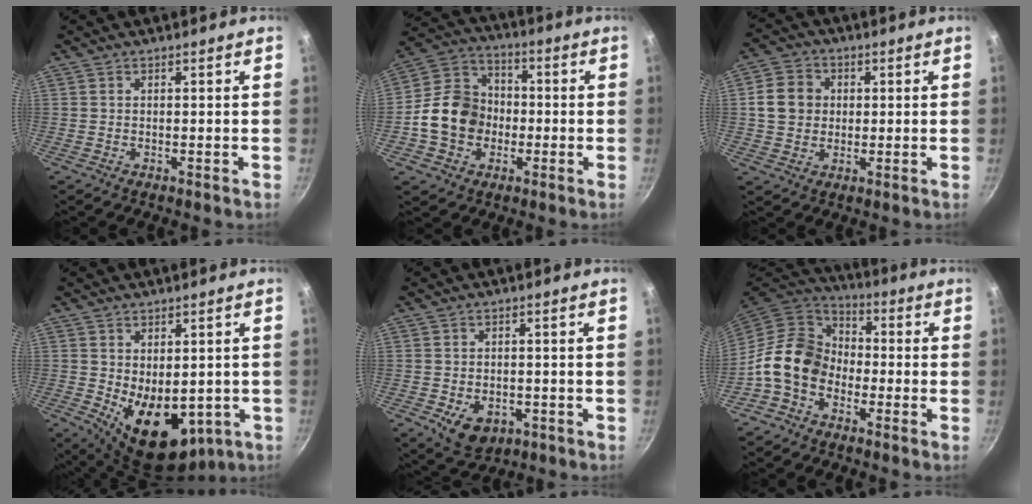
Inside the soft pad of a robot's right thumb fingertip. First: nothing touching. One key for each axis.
{"total": 13.9, "fx": -2.3, "fy": 11.6, "fz": 7.3, "tx": -0.103, "ty": 0.033, "tz": -0.056}
{"total": 7.9, "fx": 1.0, "fy": 6.9, "fz": 3.7, "tx": -0.041, "ty": 0.008, "tz": 0.008}
{"total": 13.3, "fx": -2.0, "fy": 8.5, "fz": 10.0, "tx": -0.113, "ty": -0.024, "tz": -0.004}
{"total": 6.9, "fx": -2.3, "fy": 4.9, "fz": 4.3, "tx": -0.051, "ty": 0.002, "tz": -0.022}
{"total": 12.4, "fx": -3.8, "fy": 9.5, "fz": 7.0, "tx": -0.087, "ty": 0.045, "tz": -0.096}